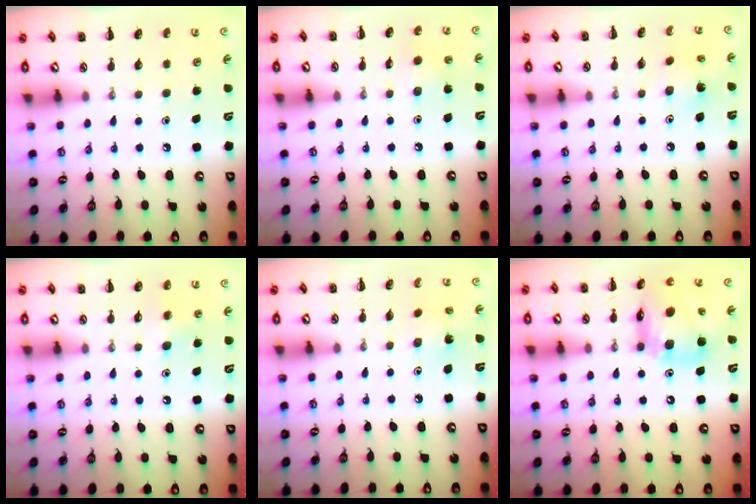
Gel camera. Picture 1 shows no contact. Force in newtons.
{"total": 2.5, "press": 2.4, "slide": 0.8}
{"total": 2.2, "press": 2.1, "slide": 0.7}
{"total": 4.9, "press": 4.7, "slide": 1.3}
{"total": 2.7, "press": 2.5, "slide": 0.9}
{"total": 15.5, "press": 14.8, "slide": 4.4}